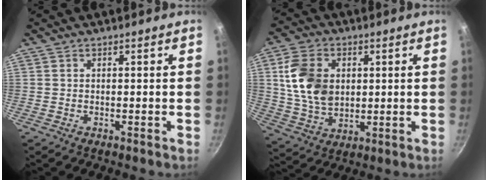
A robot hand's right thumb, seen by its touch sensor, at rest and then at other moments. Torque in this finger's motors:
{"motor_torque": [0.00, 0.67, 1.37, 0.03, 0.41]}